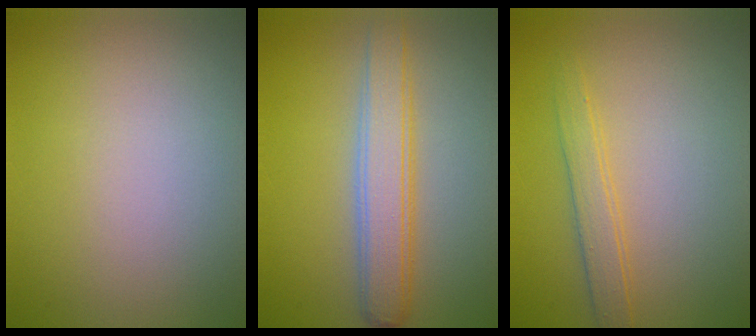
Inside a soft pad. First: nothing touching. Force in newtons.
{"total": 4.2, "press": 4.2, "slide": 0.1}
{"total": 2.1, "press": 2.1, "slide": 0.1}